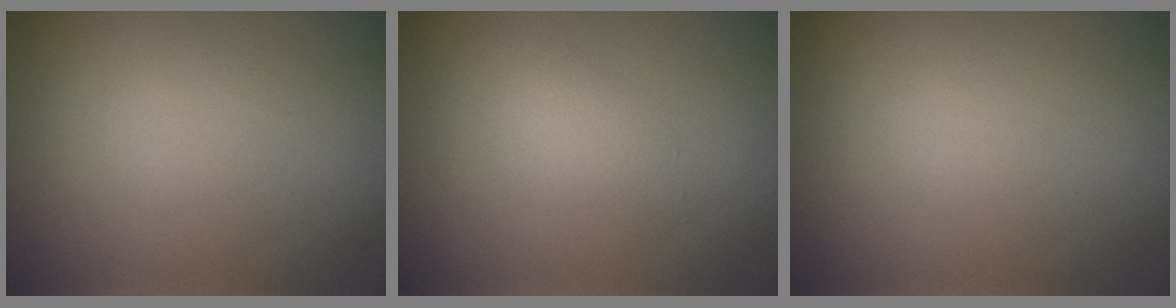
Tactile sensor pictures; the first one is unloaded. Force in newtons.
{"total": 1.1, "press": 1.1, "slide": 0.1}
{"total": 0.0}